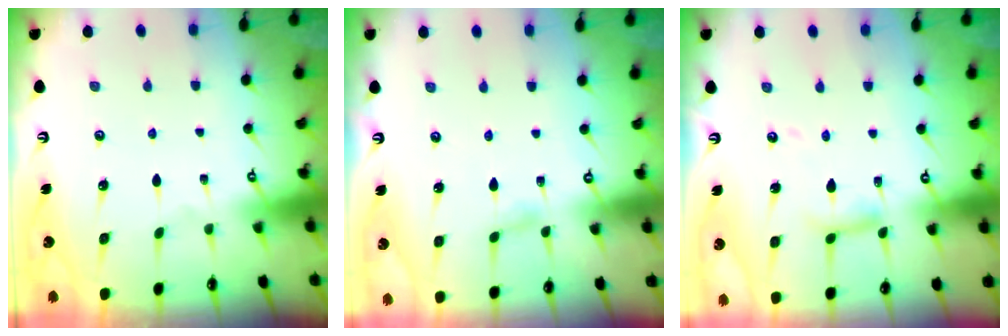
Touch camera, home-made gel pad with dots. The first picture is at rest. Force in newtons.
{"total": 2.6, "press": 2.6, "slide": 0.3}
{"total": 10.0, "press": 10.0, "slide": 0.8}